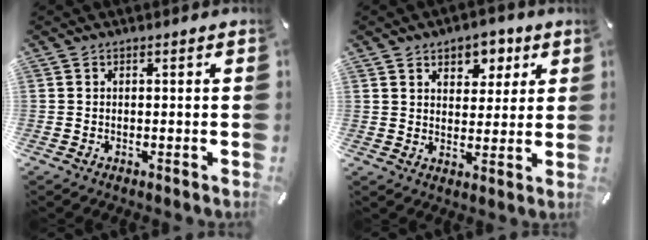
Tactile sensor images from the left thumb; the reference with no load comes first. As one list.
[{"total": 6.6, "force": [3.8, 4.9, 2.1], "torque": [-0.004, -0.023, 0.057]}]